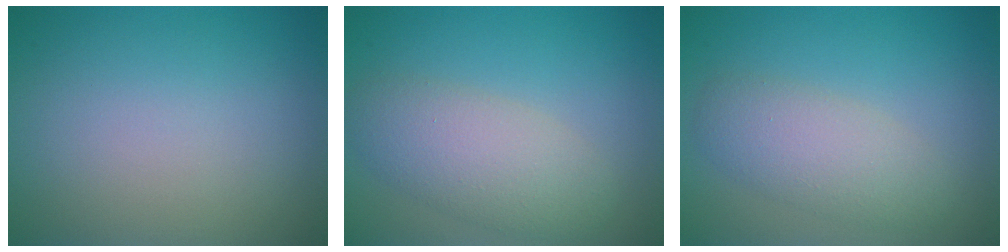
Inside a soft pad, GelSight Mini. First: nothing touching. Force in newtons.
{"total": 4.6, "press": 4.6, "slide": 0.0}
{"total": 3.6, "press": 3.6, "slide": 0.4}